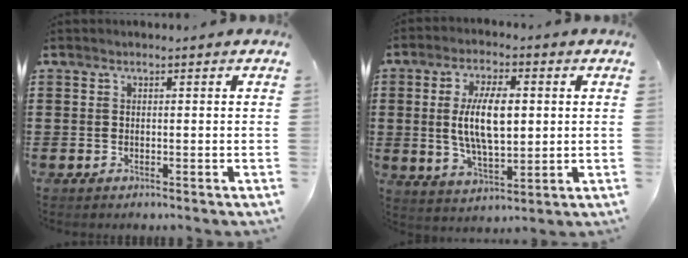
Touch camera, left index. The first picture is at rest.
{"total": 10.0, "force": [1.1, 4.2, 9.0], "torque": [-0.183, 0.004, 0.012]}